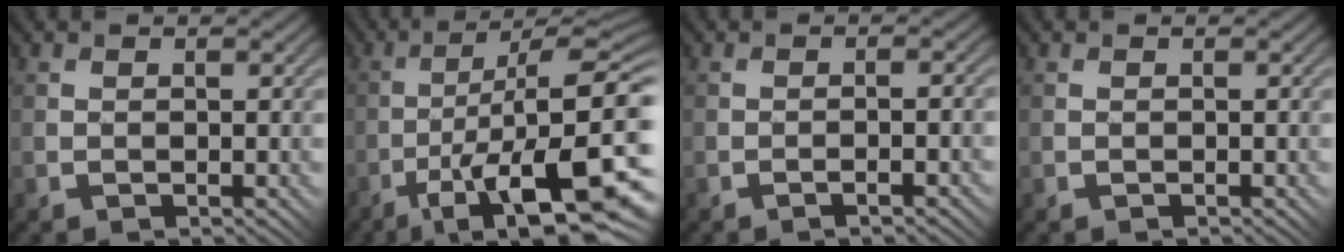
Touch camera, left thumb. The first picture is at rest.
{"total": 16.5, "force": [-6.9, 3.3, 14.6], "torque": [-0.209, 0.001, -0.113]}
{"total": 2.3, "force": [-1.3, 0.2, 1.9], "torque": [-0.028, 0.010, -0.018]}
{"total": 0.0}